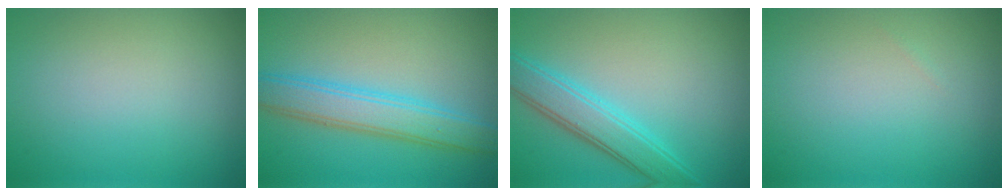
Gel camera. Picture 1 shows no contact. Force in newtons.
{"total": 4.9, "press": 4.9, "slide": 0.1}
{"total": 4.4, "press": 4.4, "slide": 0.1}
{"total": 0.0}